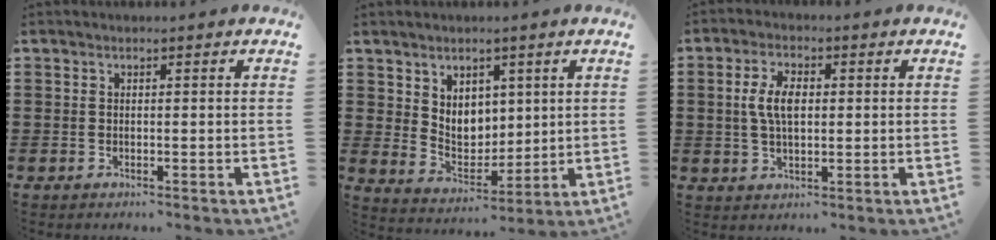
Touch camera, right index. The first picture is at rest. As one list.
[{"total": 5.4, "force": [3.1, 4.2, 1.5], "torque": [-0.045, -0.007, 0.057]}, {"total": 5.6, "force": [0.6, 2.8, 4.8], "torque": [-0.105, 0.009, 0.006]}]